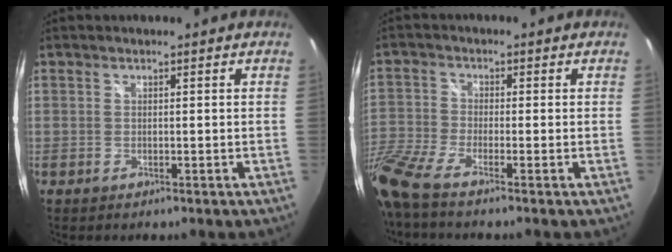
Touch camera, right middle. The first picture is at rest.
{"total": 9.1, "force": [-7.3, 0.2, 5.4], "torque": [-0.133, -0.033, -0.152]}